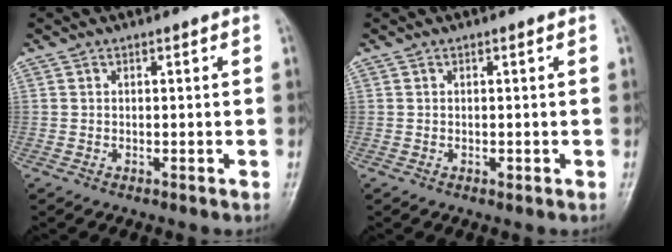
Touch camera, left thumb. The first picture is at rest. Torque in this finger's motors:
{"motor_torque": [-0.04, -0.01, 0.06, -0.01, 0.00]}